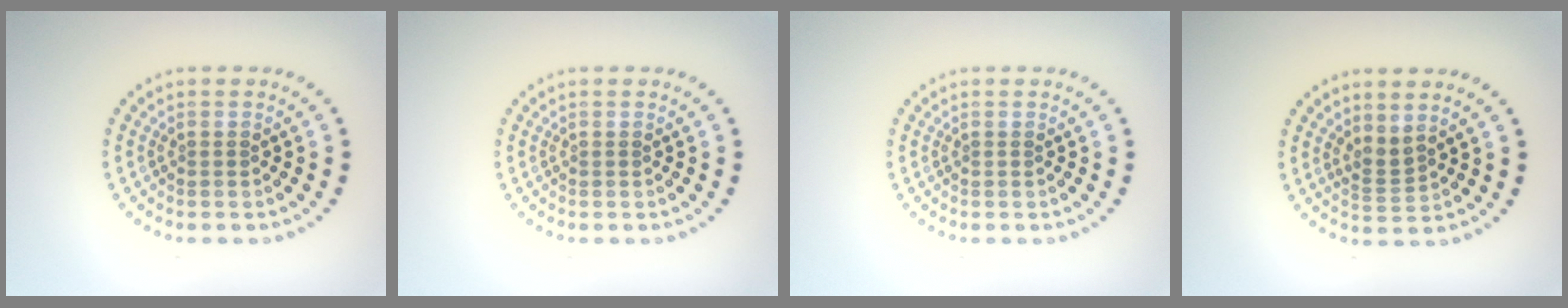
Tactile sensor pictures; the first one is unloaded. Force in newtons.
{"total": 0.0}
{"total": 0.0}
{"total": 1.9, "press": 1.3, "slide": 1.4}